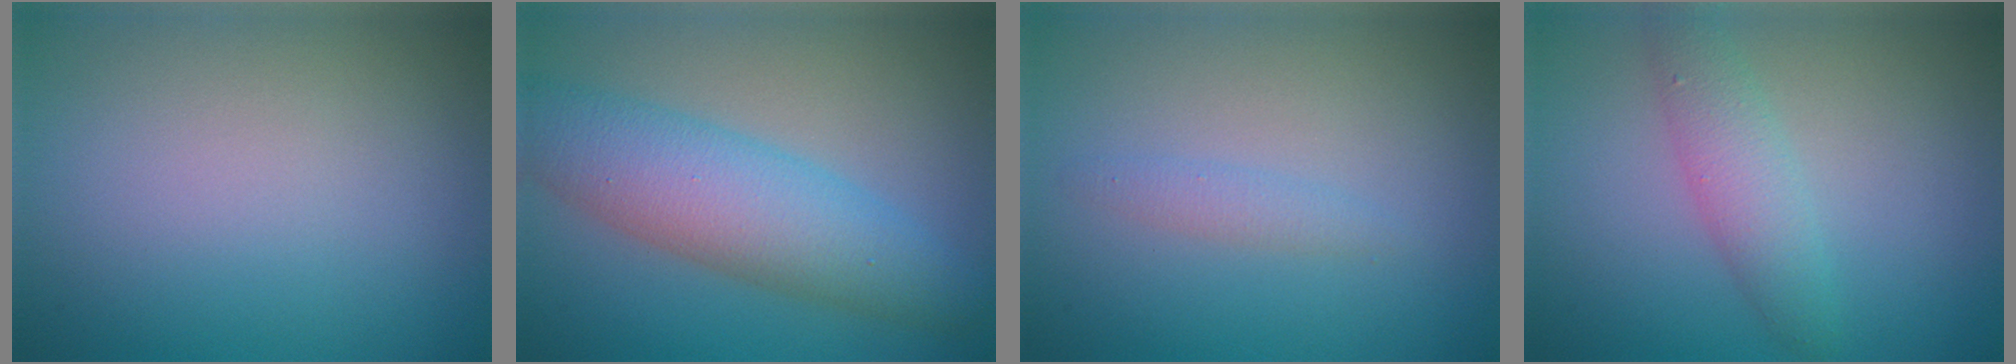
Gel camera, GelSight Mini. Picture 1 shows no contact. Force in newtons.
{"total": 6.9, "press": 6.9, "slide": 0.1}
{"total": 1.1, "press": 1.1, "slide": 0.1}
{"total": 2.8, "press": 2.8, "slide": 0.1}